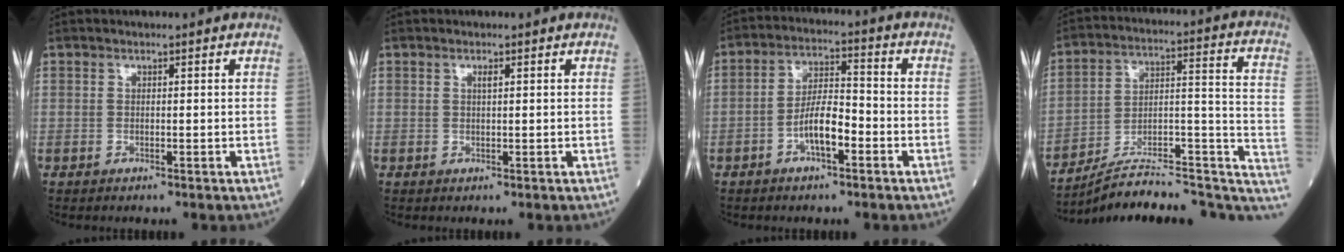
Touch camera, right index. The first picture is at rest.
{"total": 0.7, "force": [0.3, 0.1, 0.6], "torque": [-0.016, 0.000, 0.005]}
{"total": 6.8, "force": [-2.8, 1.9, 5.8], "torque": [-0.113, 0.014, -0.054]}
{"total": 21.1, "force": [-17.5, 5.0, 10.7], "torque": [-0.101, 0.059, -0.255]}